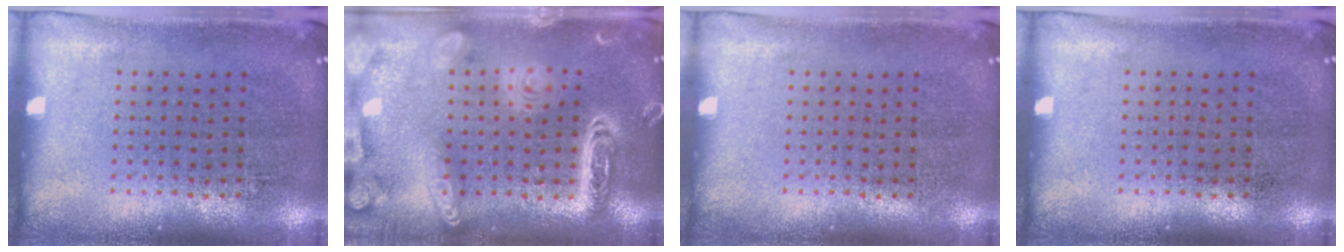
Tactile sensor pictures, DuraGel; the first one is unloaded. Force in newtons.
{"total": 3.8, "press": 3.8, "slide": 0.3}
{"total": 0.0}
{"total": 0.0}